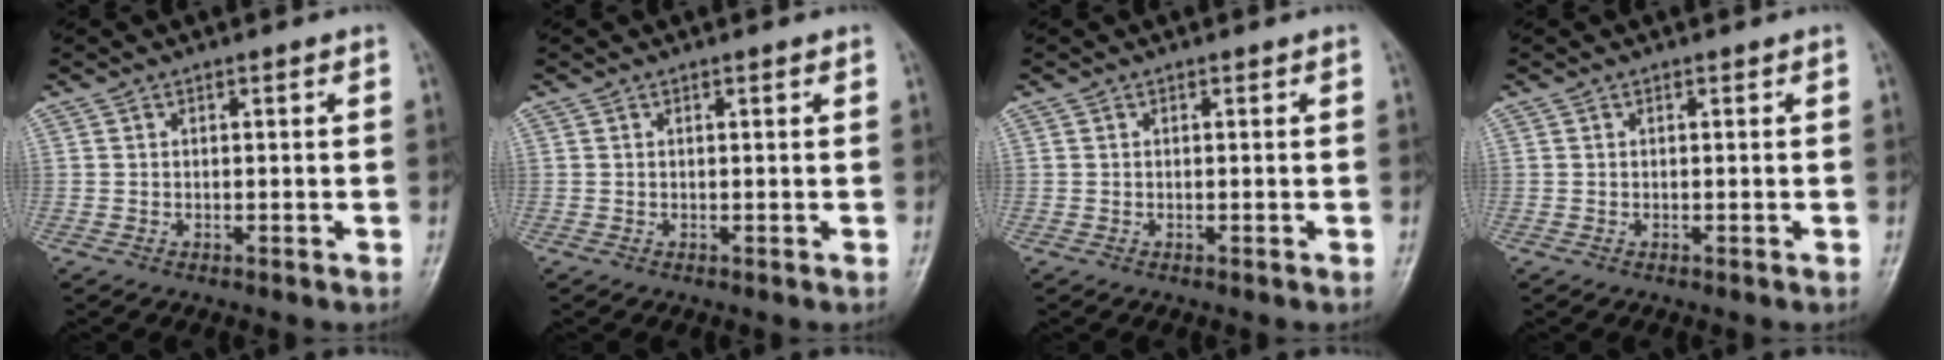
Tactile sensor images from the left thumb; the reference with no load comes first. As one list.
[{"total": 0.5, "force": [0.3, 0.1, 0.4], "torque": [-0.007, 0.000, 0.002]}, {"total": 0.0}, {"total": 0.0}]